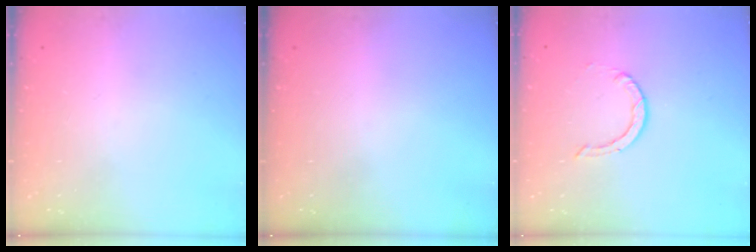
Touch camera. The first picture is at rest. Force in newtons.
{"total": 0.0}
{"total": 0.8, "press": 0.8, "slide": 0.1}